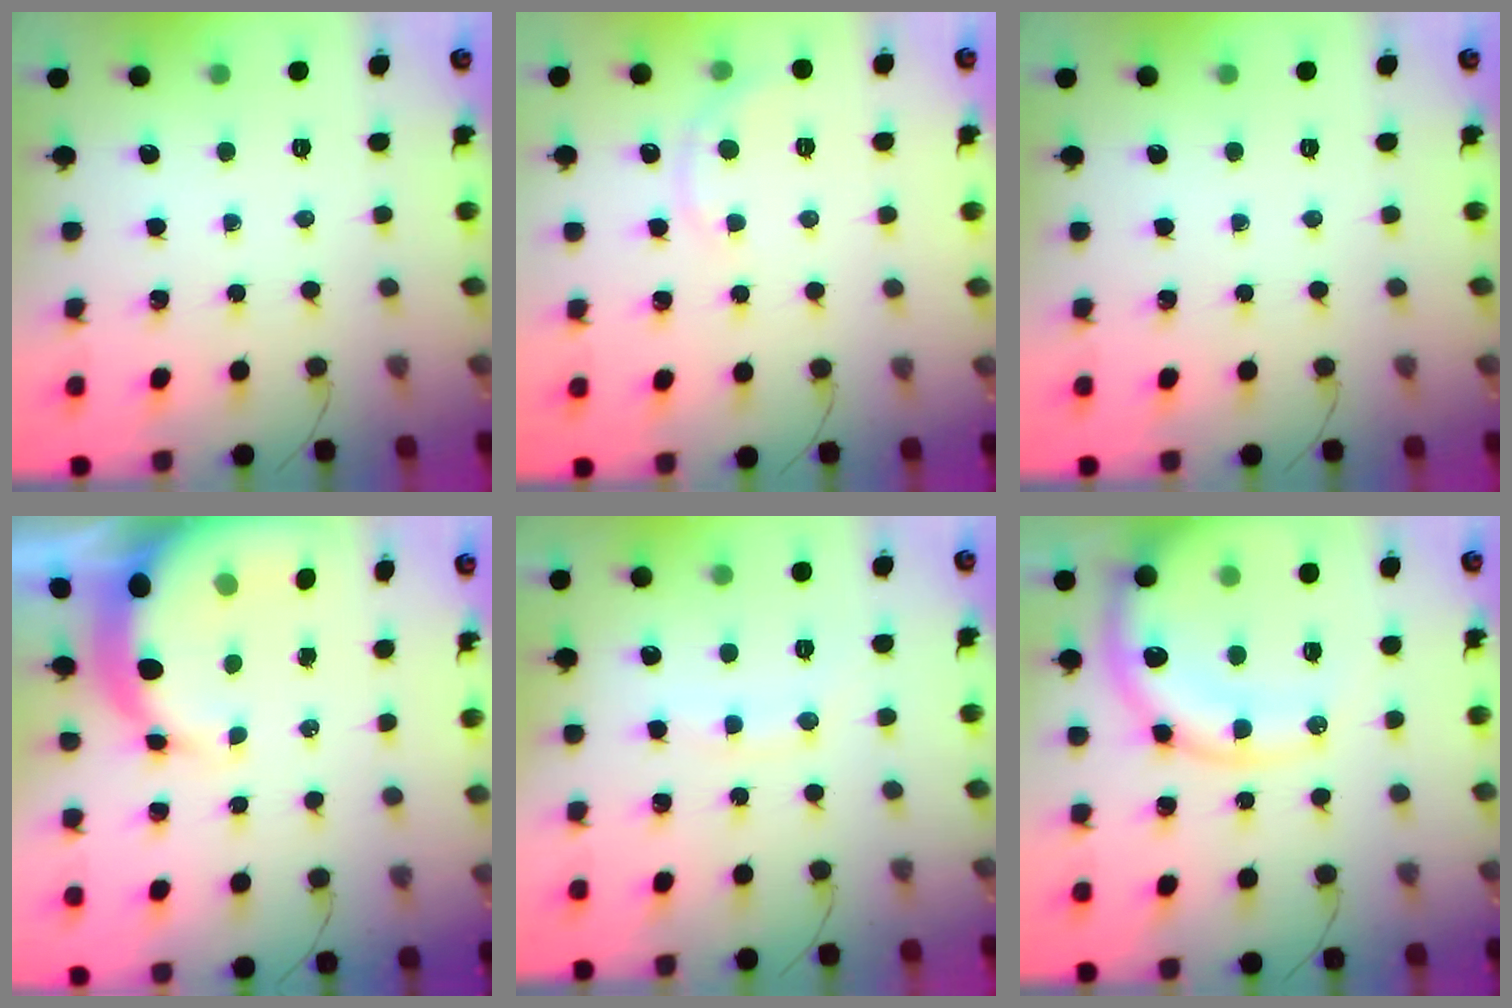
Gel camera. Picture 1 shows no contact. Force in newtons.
{"total": 3.9, "press": 3.7, "slide": 1.2}
{"total": 0.0}
{"total": 9.6, "press": 9.3, "slide": 2.2}
{"total": 6.7, "press": 6.6, "slide": 1.2}
{"total": 18.5, "press": 18.0, "slide": 4.6}